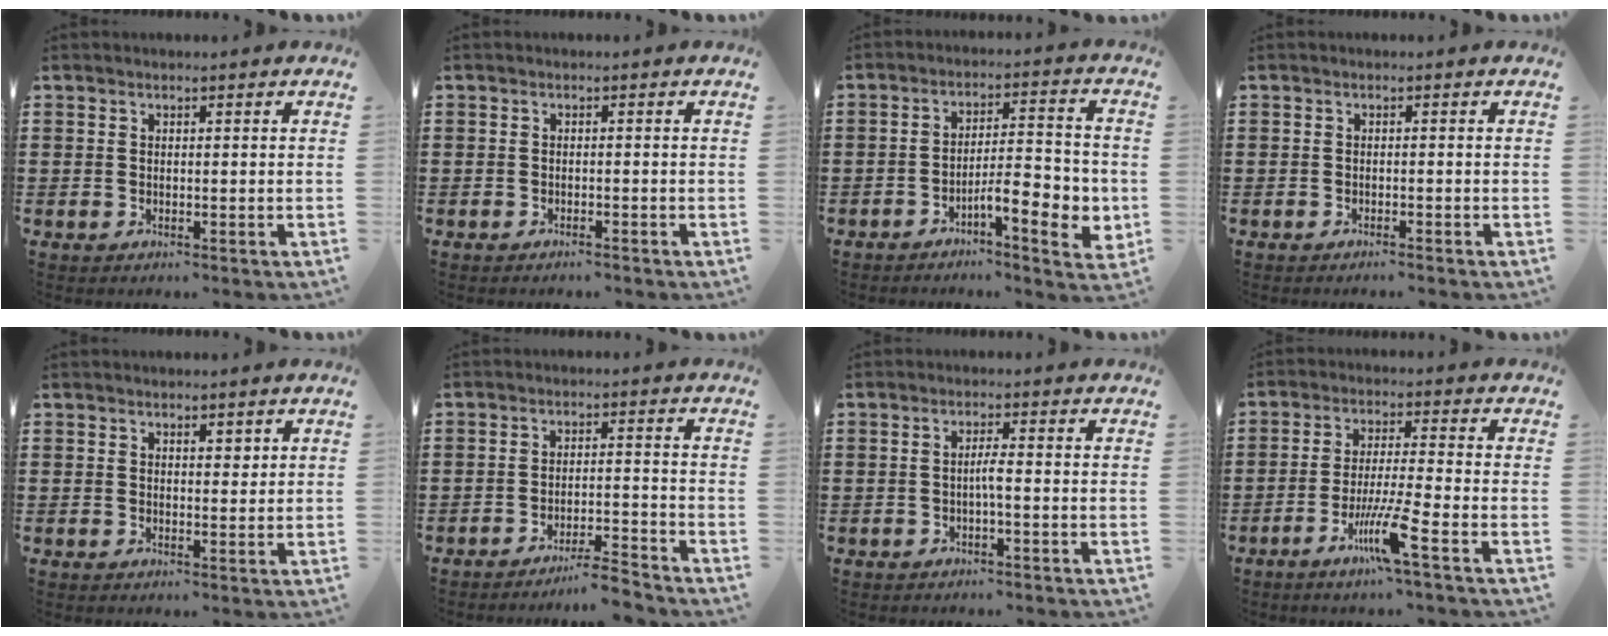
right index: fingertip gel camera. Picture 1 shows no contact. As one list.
[{"total": 0.7, "force": [-0.7, 0.0, 0.2], "torque": [-0.007, -0.001, -0.014]}, {"total": 7.9, "force": [-3.6, 2.1, 6.7], "torque": [-0.093, -0.003, -0.063]}, {"total": 0.7, "force": [-0.7, -0.1, 0.2], "torque": [-0.006, -0.001, -0.014]}, {"total": 1.5, "force": [0.9, 0.8, 0.9], "torque": [-0.011, 0.001, 0.014]}, {"total": 4.7, "force": [-4.4, -0.3, 1.5], "torque": [-0.027, -0.007, -0.088]}, {"total": 1.9, "force": [-0.7, 0.0, 1.8], "torque": [-0.034, 0.001, -0.014]}, {"total": 7.7, "force": [-4.4, -0.1, 6.3], "torque": [-0.128, -0.012, -0.085]}]